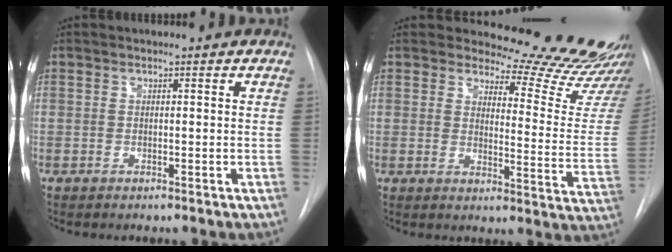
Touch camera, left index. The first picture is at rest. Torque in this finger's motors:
{"motor_torque": [0.90, -1.02, 0.12, -0.04]}